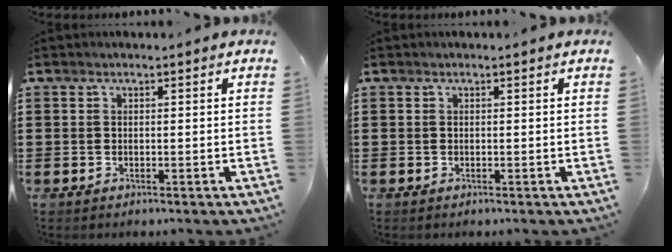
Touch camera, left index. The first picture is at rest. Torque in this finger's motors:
{"motor_torque": [0.01, 0.01, 0.00, 0.00]}